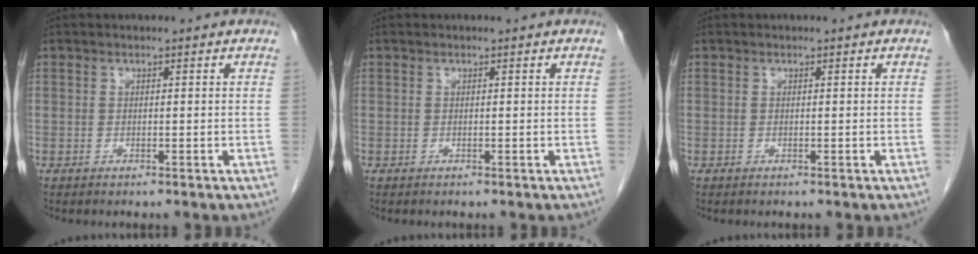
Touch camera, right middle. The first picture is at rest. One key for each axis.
{"total": 0.0}
{"total": 0.0}